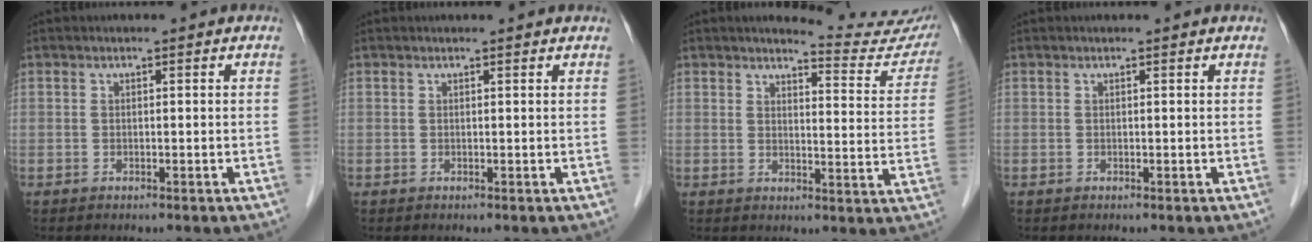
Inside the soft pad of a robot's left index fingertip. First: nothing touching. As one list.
[{"total": 1.2, "force": [1.2, -0.1, 0.2], "torque": [-0.014, 0.001, 0.013]}, {"total": 11.6, "force": [11.4, 0.8, 1.6], "torque": [-0.007, -0.063, 0.115]}, {"total": 0.6, "force": [0.6, 0.0, 0.1], "torque": [-0.008, -0.001, 0.007]}]